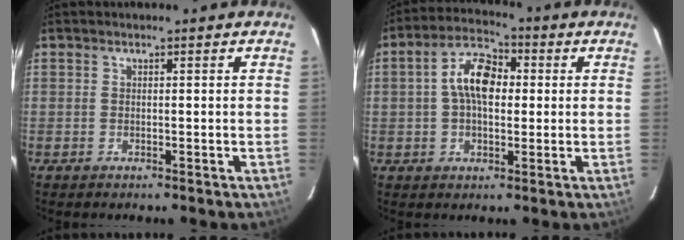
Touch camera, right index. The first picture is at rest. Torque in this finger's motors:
{"motor_torque": [0.48, -0.05, 0.63, 0.13]}